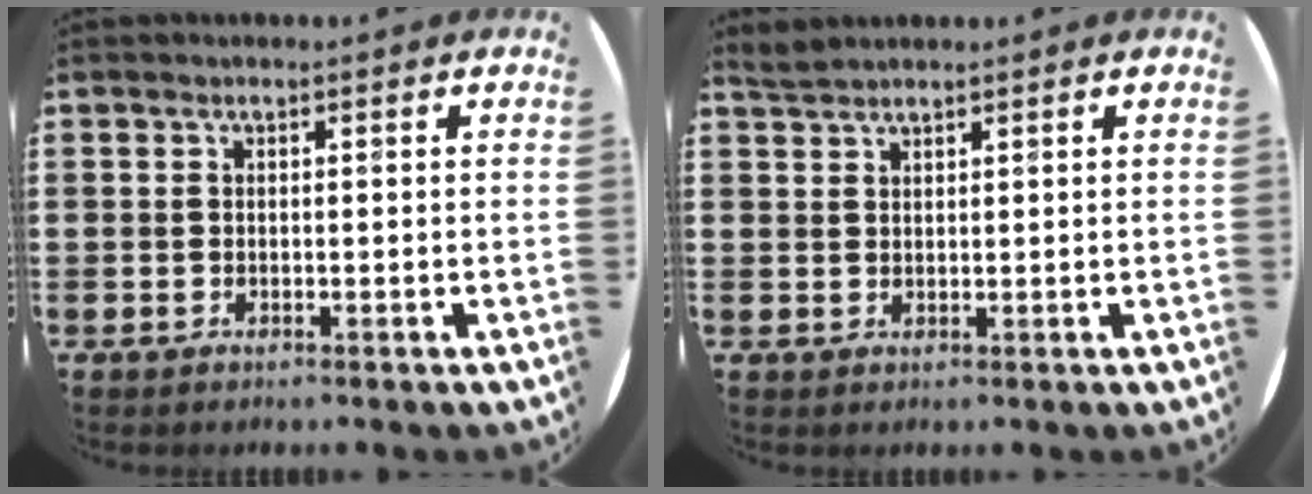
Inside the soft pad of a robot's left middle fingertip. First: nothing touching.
{"total": 1.6, "force": [1.6, 0.0, 0.0], "torque": [-0.004, 0.001, 0.031]}